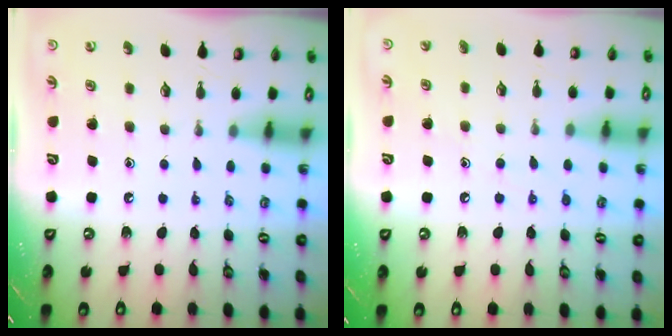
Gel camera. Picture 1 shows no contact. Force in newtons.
{"total": 6.5, "press": 6.4, "slide": 0.7}